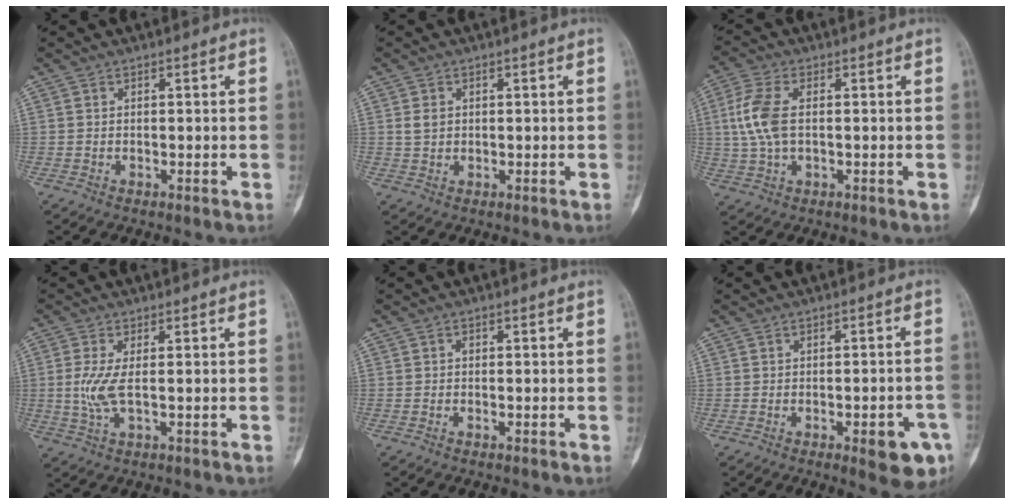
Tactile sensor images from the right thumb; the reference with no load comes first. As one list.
[{"total": 2.0, "force": [0.5, 1.6, 1.2], "torque": [-0.014, 0.001, 0.014]}, {"total": 8.1, "force": [0.7, 4.3, 6.9], "torque": [-0.166, 0.007, 0.014]}, {"total": 4.9, "force": [0.1, 1.4, 4.7], "torque": [-0.125, -0.007, 0.003]}, {"total": 0.5, "force": [-0.2, 0.4, 0.4], "torque": [-0.001, 0.002, -0.007]}, {"total": 7.5, "force": [-3.2, 2.5, 6.3], "torque": [-0.060, 0.011, -0.031]}]